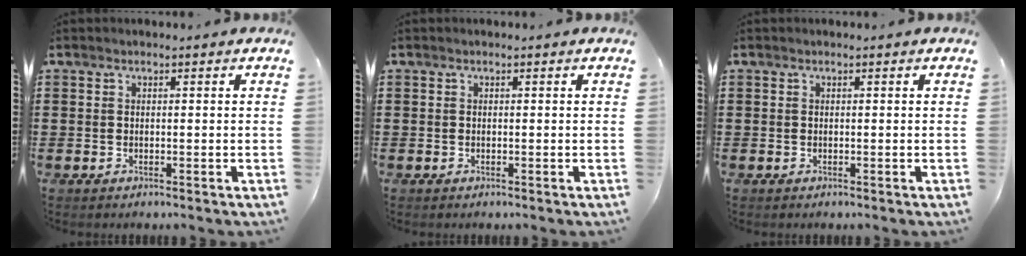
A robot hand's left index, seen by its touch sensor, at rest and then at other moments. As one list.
[{"total": 0.0}, {"total": 0.0}]